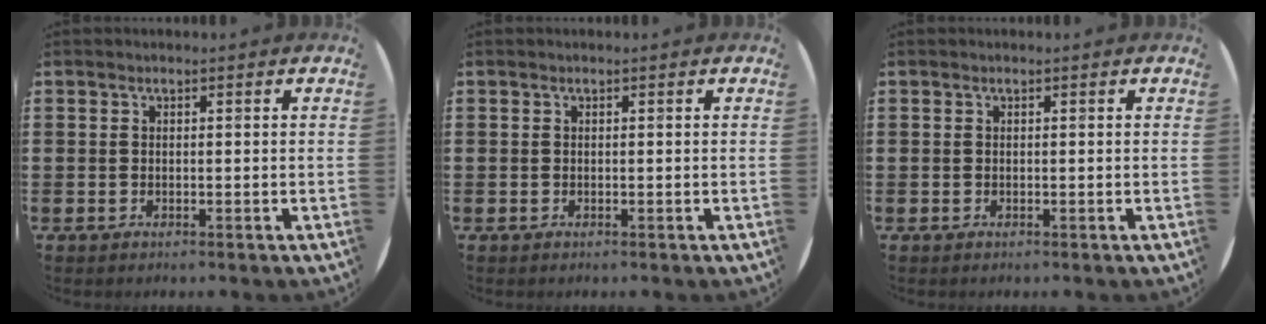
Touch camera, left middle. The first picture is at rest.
{"total": 0.0}
{"total": 0.0}